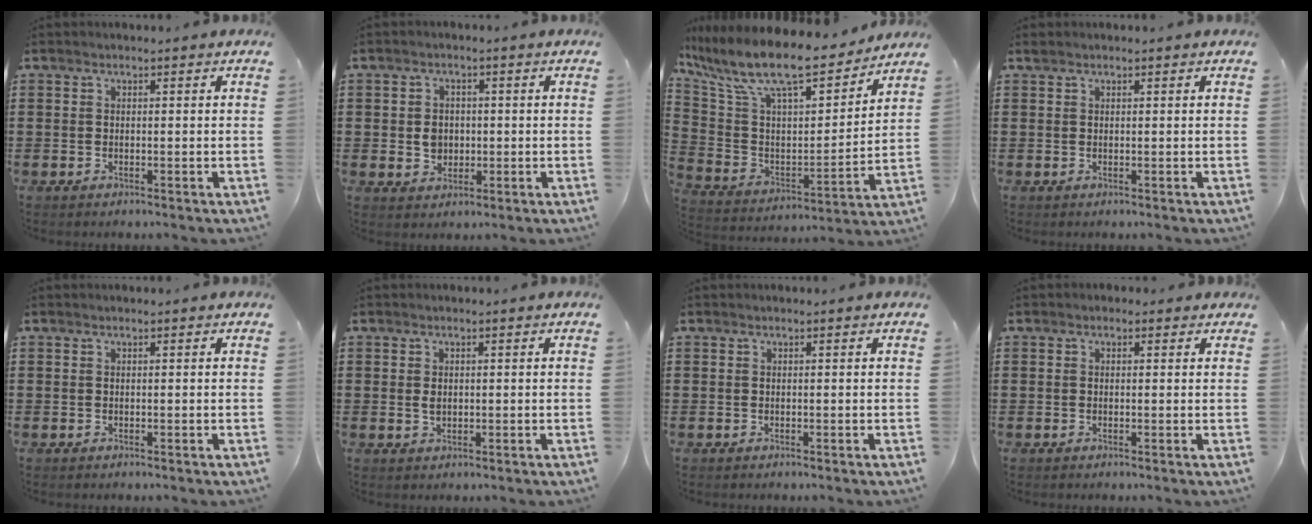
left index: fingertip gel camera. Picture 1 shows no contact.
{"total": 2.0, "force": [-0.1, 1.9, 0.6], "torque": [-0.017, 0.007, -0.006]}
{"total": 12.8, "force": [10.4, 2.3, 7.2], "torque": [-0.179, -0.066, 0.180]}
{"total": 0.5, "force": [0.5, 0.1, 0.1], "torque": [-0.003, 0.000, 0.011]}
{"total": 0.0}
{"total": 1.5, "force": [0.1, 1.0, 1.1], "torque": [-0.024, 0.005, 0.002]}
{"total": 0.0}
{"total": 0.8, "force": [0.1, 0.7, 0.4], "torque": [-0.010, 0.006, 0.001]}